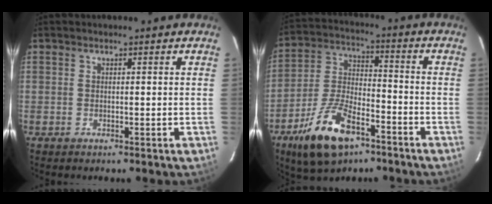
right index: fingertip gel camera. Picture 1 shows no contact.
{"total": 15.5, "force": [-9.2, 6.7, 10.6], "torque": [-0.225, -0.009, -0.166]}